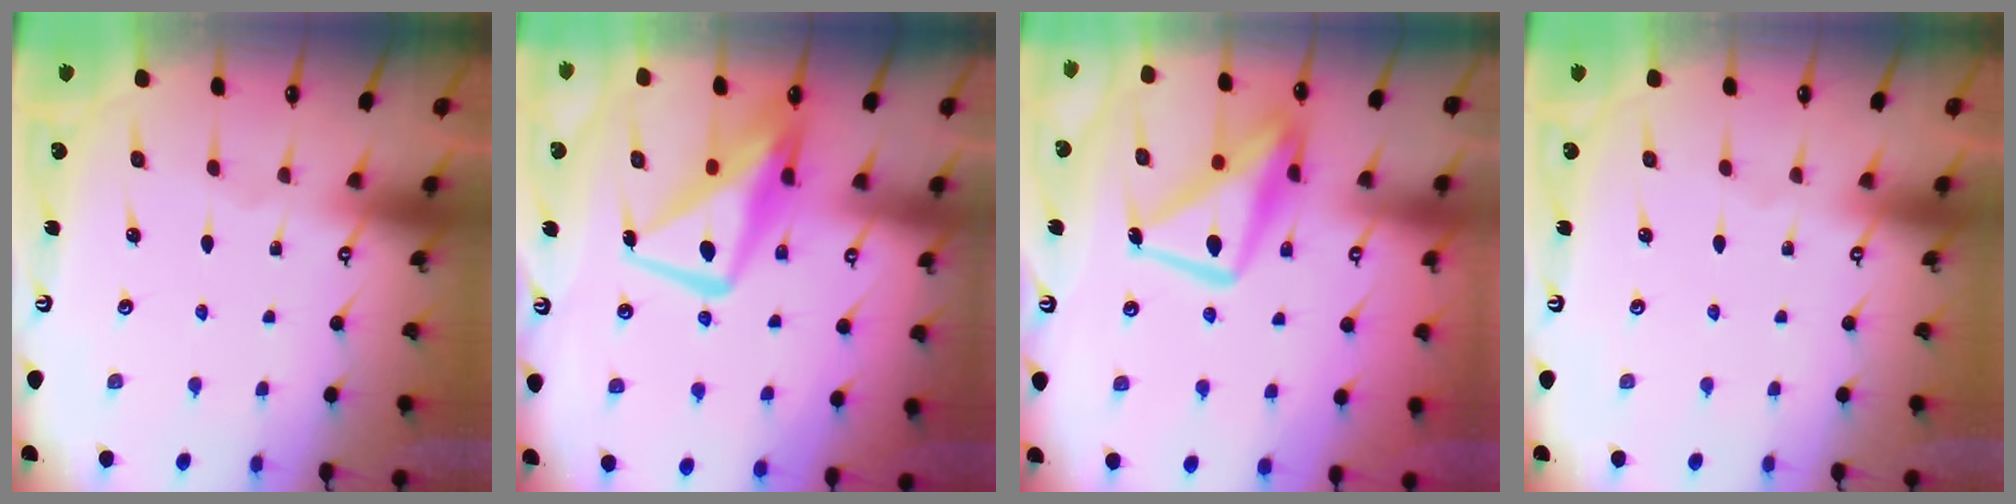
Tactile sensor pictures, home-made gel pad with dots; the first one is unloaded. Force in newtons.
{"total": 13.2, "press": 13.1, "slide": 1.4}
{"total": 15.0, "press": 14.9, "slide": 1.5}
{"total": 0.0}